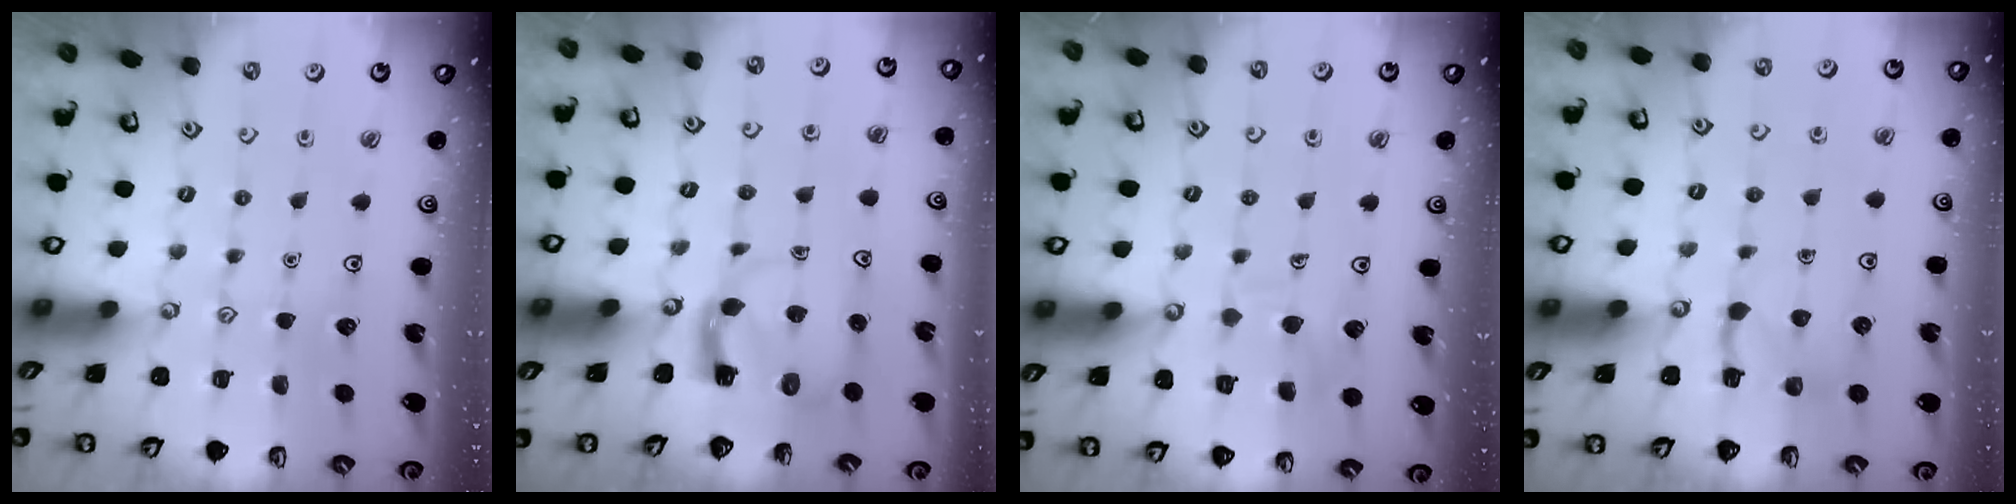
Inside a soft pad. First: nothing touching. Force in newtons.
{"total": 3.8, "press": 3.7, "slide": 0.6}
{"total": 7.5, "press": 7.4, "slide": 0.7}
{"total": 3.0, "press": 2.9, "slide": 0.7}